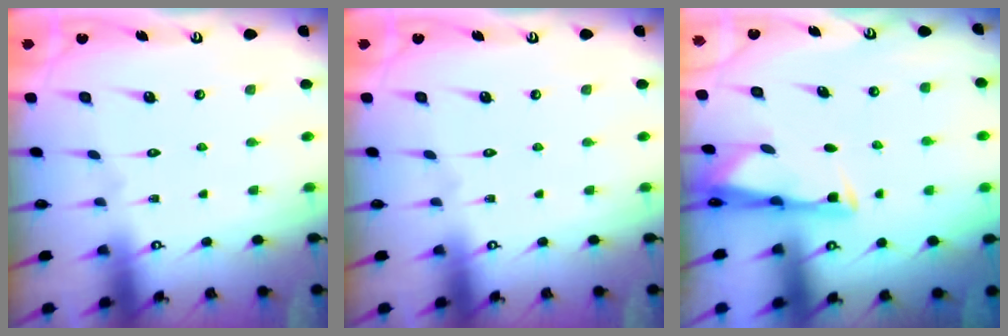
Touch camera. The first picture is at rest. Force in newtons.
{"total": 0.0}
{"total": 3.0, "press": 2.9, "slide": 0.4}